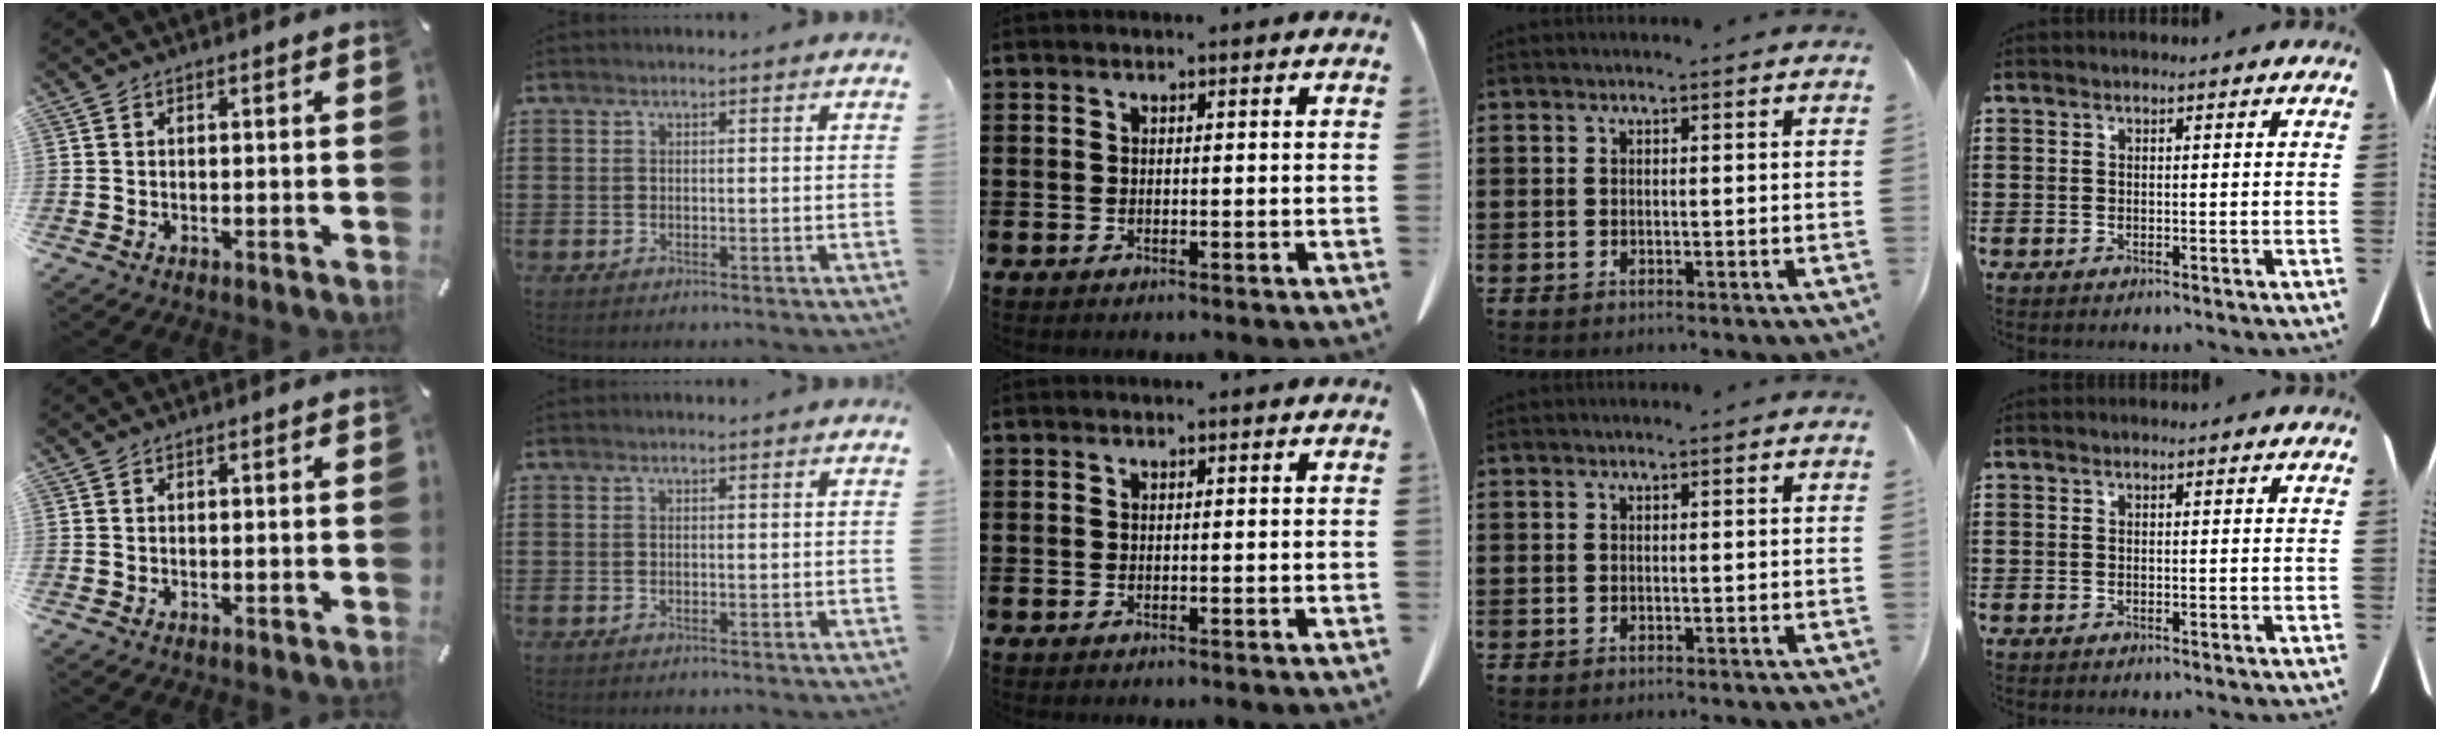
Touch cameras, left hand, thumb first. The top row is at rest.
{}